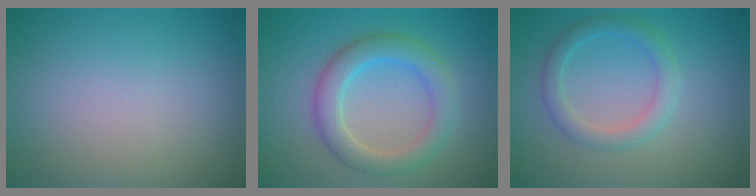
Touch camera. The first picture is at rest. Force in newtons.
{"total": 4.3, "press": 4.3, "slide": 0.3}
{"total": 2.6, "press": 2.6, "slide": 0.2}